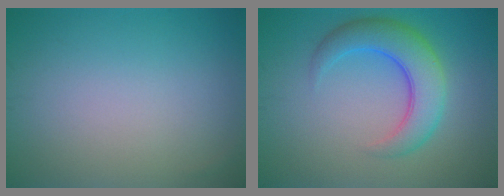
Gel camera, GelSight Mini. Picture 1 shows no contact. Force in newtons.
{"total": 5.8, "press": 5.8, "slide": 0.2}